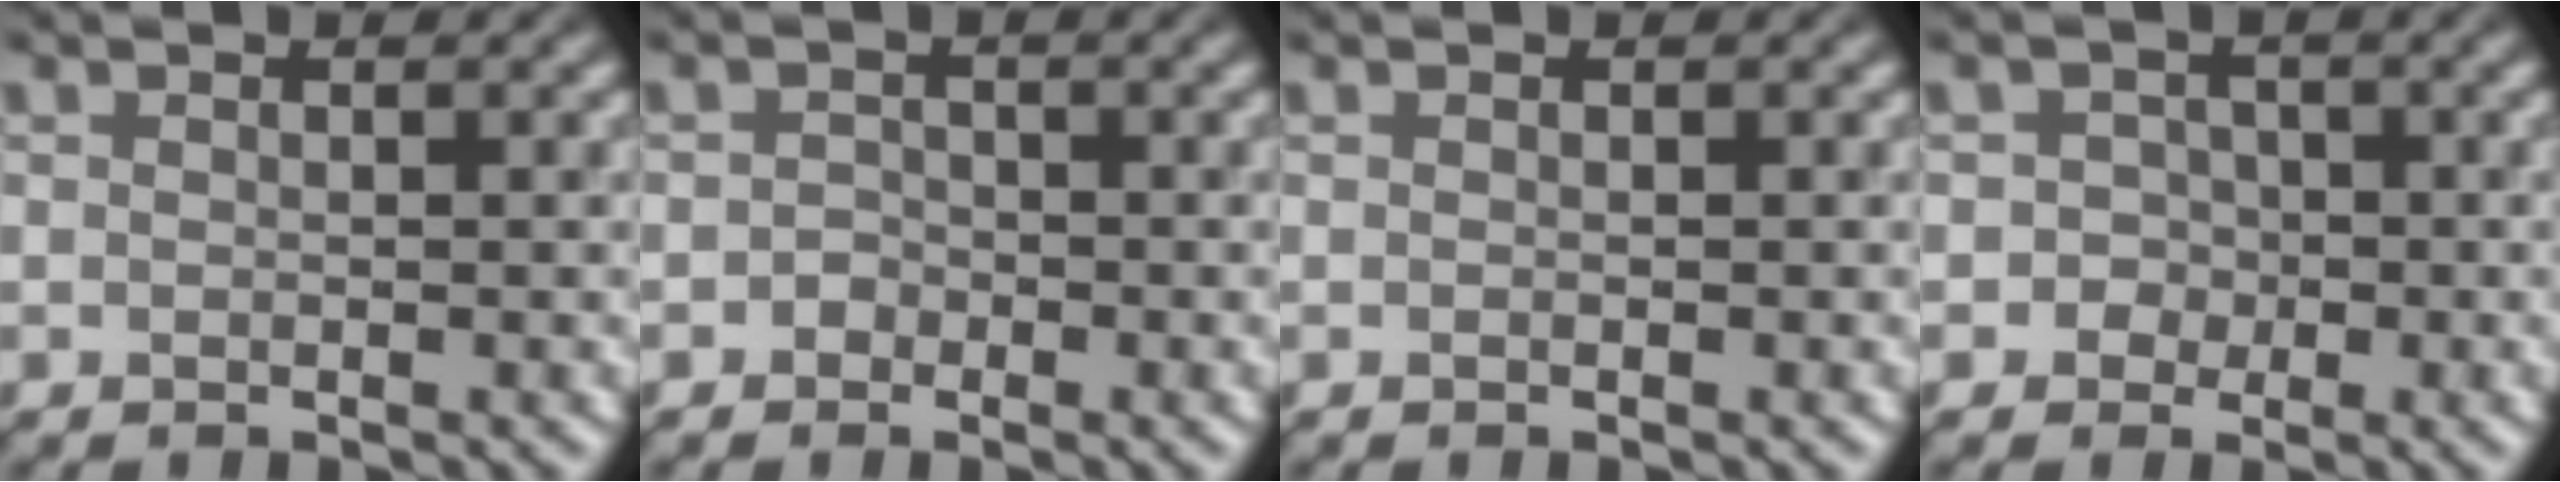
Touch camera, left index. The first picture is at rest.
{"total": 0.8, "force": [-0.4, 0.7, 0.0], "torque": [0.003, 0.005, -0.009]}
{"total": 0.0}
{"total": 2.2, "force": [-0.3, 2.2, 0.1], "torque": [0.035, 0.015, -0.025]}